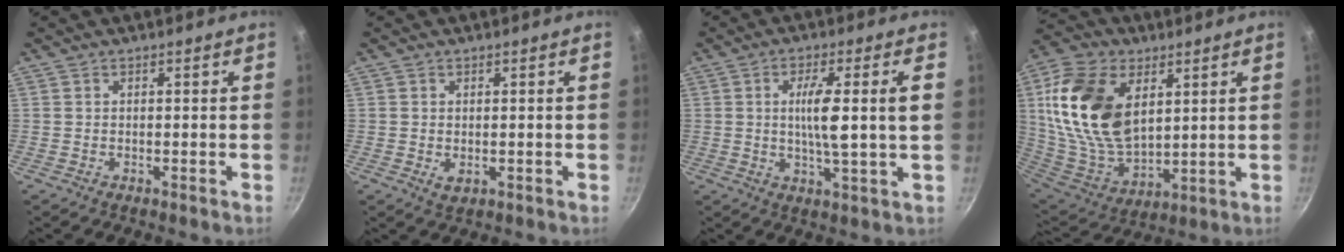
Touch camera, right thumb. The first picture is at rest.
{"total": 1.8, "force": [0.1, 1.2, 1.2], "torque": [-0.021, -0.004, 0.004]}
{"total": 9.9, "force": [1.0, 1.0, 9.8], "torque": [-0.171, -0.002, 0.017]}
{"total": 21.8, "force": [6.5, 13.4, 15.9], "torque": [-0.289, -0.026, 0.131]}